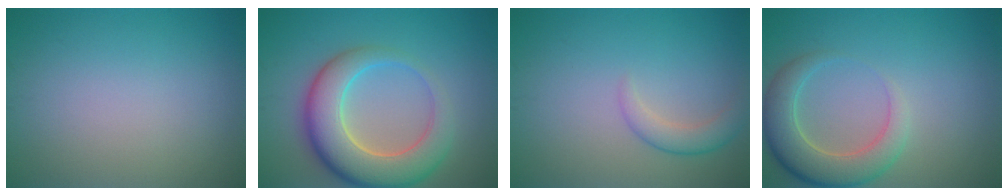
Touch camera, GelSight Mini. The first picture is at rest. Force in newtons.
{"total": 8.5, "press": 8.5, "slide": 0.6}
{"total": 2.3, "press": 2.3, "slide": 0.1}
{"total": 5.3, "press": 5.3, "slide": 0.6}